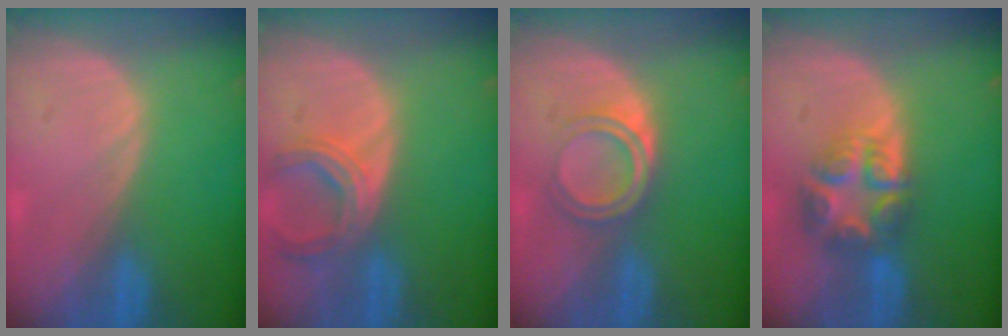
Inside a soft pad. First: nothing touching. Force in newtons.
{"total": 6.0, "press": 5.5, "slide": 2.3}
{"total": 4.2, "press": 4.2, "slide": 0.3}
{"total": 7.9, "press": 6.8, "slide": 4.1}